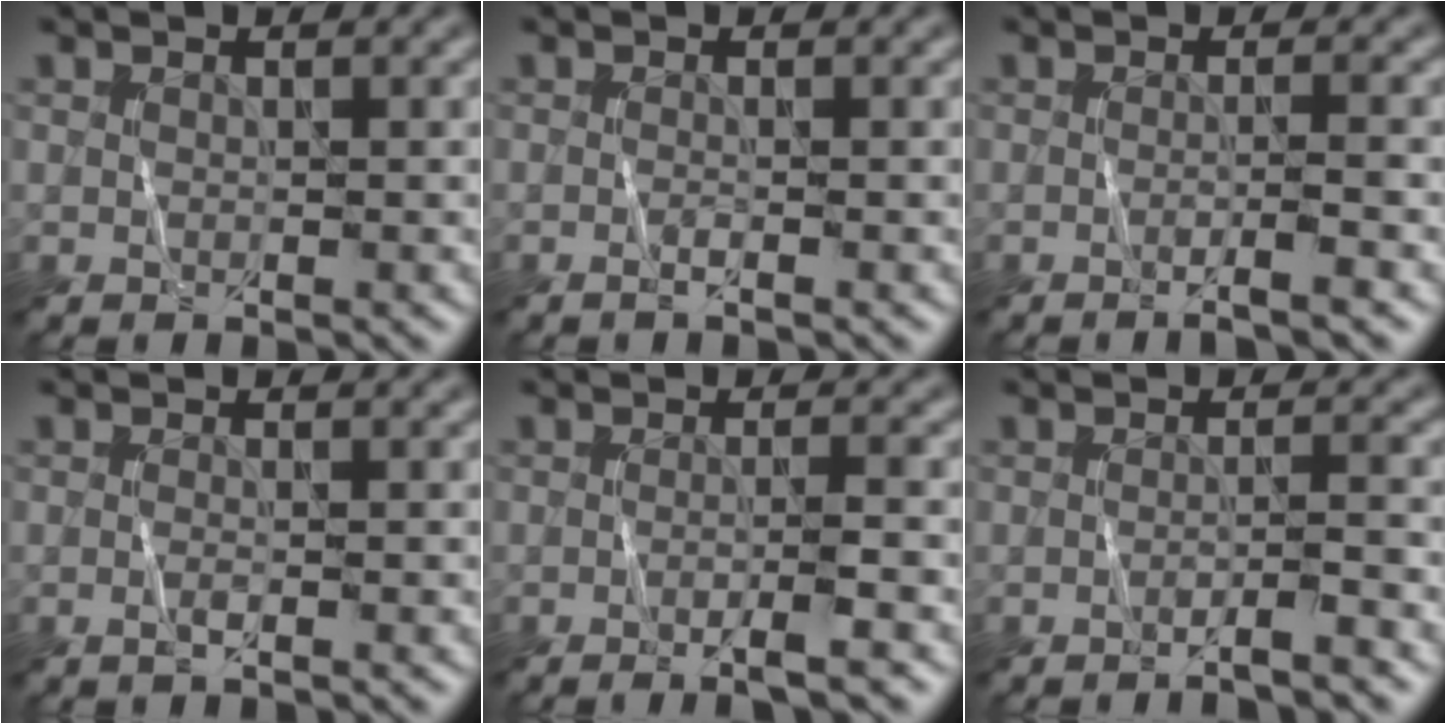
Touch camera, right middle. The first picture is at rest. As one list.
[{"total": 0.7, "force": [-0.3, 0.2, 0.6], "torque": [-0.007, -0.003, -0.009]}, {"total": 2.1, "force": [-0.9, 0.3, 1.9], "torque": [-0.018, 0.003, -0.024]}, {"total": 0.7, "force": [-0.2, 0.2, 0.6], "torque": [-0.011, -0.002, -0.006]}, {"total": 2.7, "force": [-1.0, 0.3, 2.5], "torque": [-0.031, 0.004, -0.026]}, {"total": 2.1, "force": [-1.2, 0.1, 1.7], "torque": [-0.014, 0.008, -0.031]}]